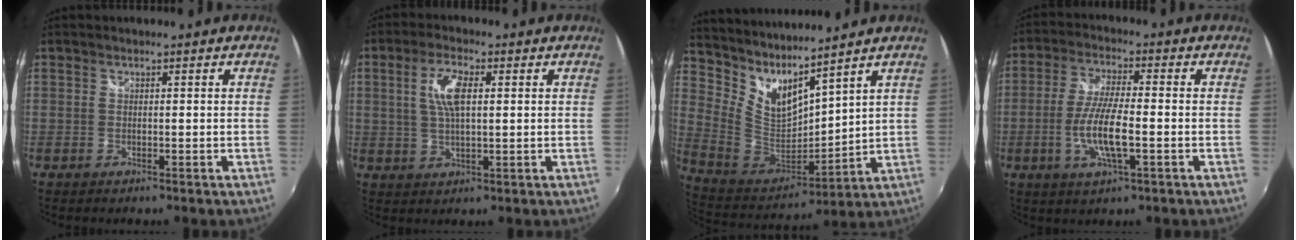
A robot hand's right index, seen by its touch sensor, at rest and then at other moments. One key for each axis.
{"total": 6.7, "fx": 1.5, "fy": 2.6, "fz": 6.0, "tx": -0.115, "ty": 0.007, "tz": 0.030}
{"total": 11.4, "fx": 9.2, "fy": 3.4, "fz": 6.0, "tx": -0.118, "ty": -0.026, "tz": 0.190}
{"total": 9.3, "fx": -2.4, "fy": 1.9, "fz": 8.8, "tx": -0.178, "ty": -0.006, "tz": -0.048}